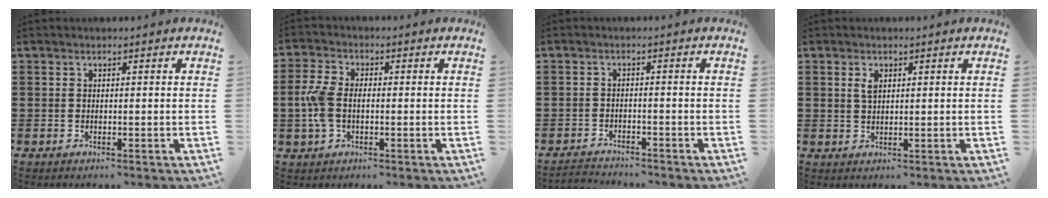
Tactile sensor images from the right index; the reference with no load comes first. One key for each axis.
{"total": 5.5, "fx": -0.7, "fy": 3.4, "fz": 4.2, "tx": -0.116, "ty": -0.003, "tz": -0.022}
{"total": 2.1, "fx": -2.0, "fy": 0.2, "fz": -0.3, "tx": -0.002, "ty": 0.002, "tz": -0.046}
{"total": 1.9, "fx": 0.8, "fy": 0.9, "fz": 1.5, "tx": -0.033, "ty": 0.005, "tz": 0.013}